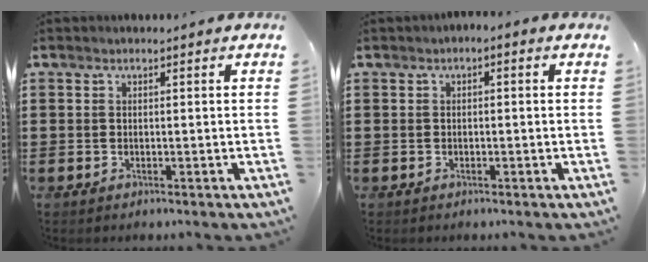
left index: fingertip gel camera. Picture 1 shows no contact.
{"total": 0.8, "force": [-0.6, 0.3, 0.4], "torque": [-0.010, 0.000, -0.014]}